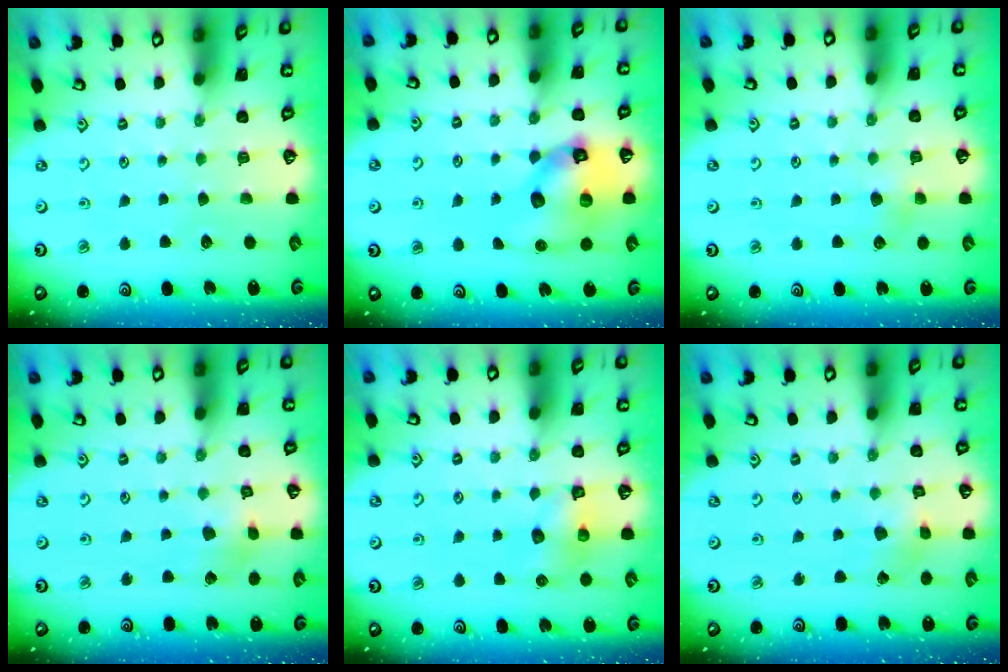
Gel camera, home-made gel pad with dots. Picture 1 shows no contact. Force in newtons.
{"total": 13.7, "press": 13.5, "slide": 2.1}
{"total": 4.0, "press": 4.0, "slide": 0.2}
{"total": 4.0, "press": 4.0, "slide": 0.6}
{"total": 6.7, "press": 6.7, "slide": 0.4}
{"total": 3.0, "press": 3.0, "slide": 0.4}